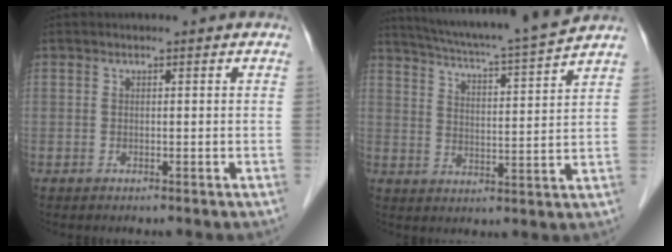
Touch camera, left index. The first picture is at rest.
{"total": 14.5, "force": [13.4, -1.5, 5.4], "torque": [-0.101, -0.017, 0.199]}